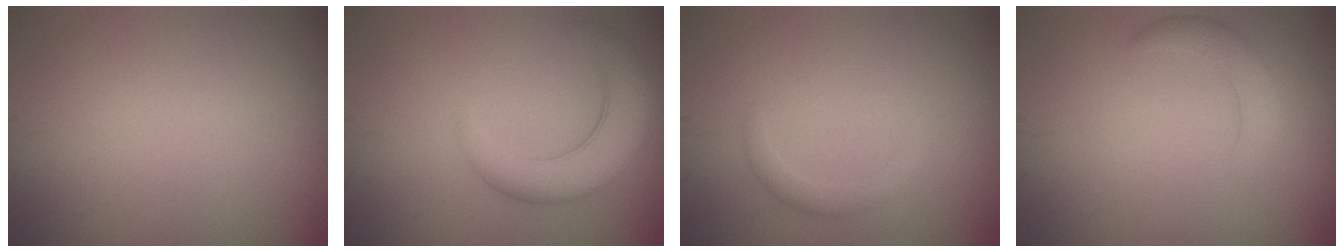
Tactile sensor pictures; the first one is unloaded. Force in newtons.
{"total": 4.7, "press": 4.7, "slide": 0.3}
{"total": 1.3, "press": 1.3, "slide": 0.1}
{"total": 2.2, "press": 2.1, "slide": 0.2}